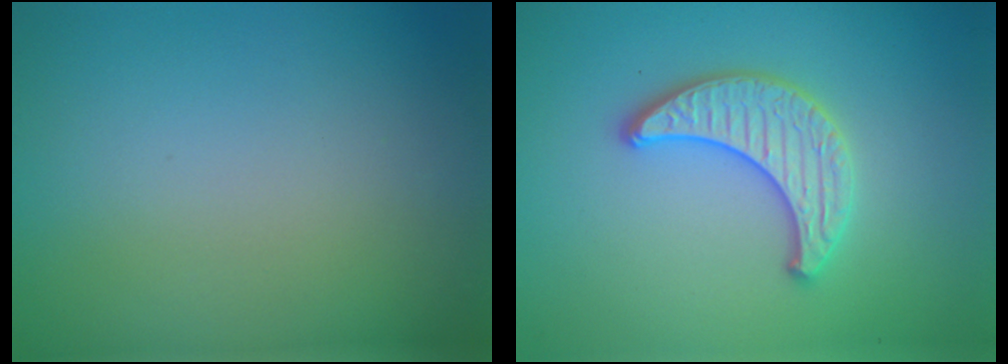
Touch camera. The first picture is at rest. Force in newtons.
{"total": 3.2, "press": 3.2, "slide": 0.4}